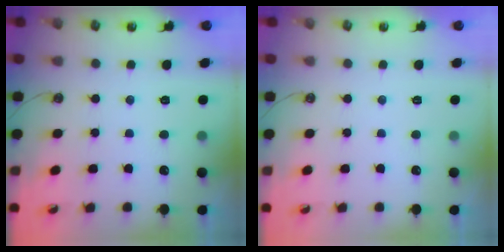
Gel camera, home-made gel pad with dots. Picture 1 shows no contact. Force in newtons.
{"total": 0.0}